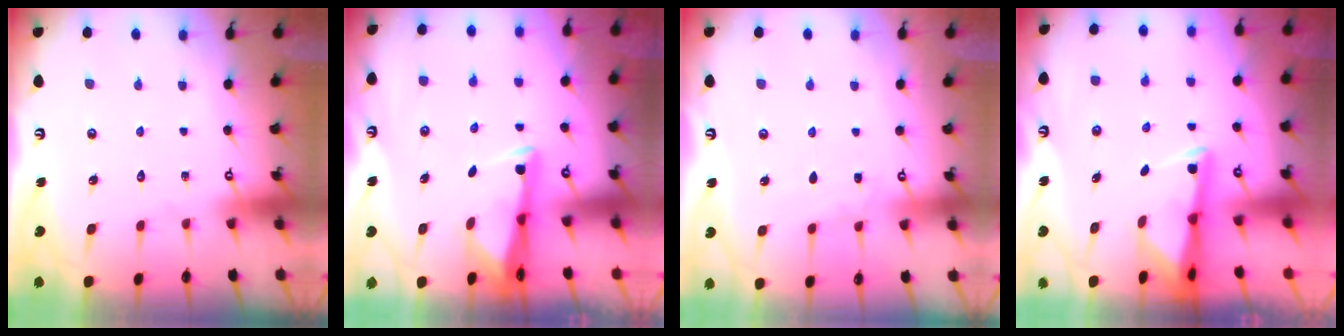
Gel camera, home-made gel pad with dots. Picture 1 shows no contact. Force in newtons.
{"total": 3.1, "press": 3.0, "slide": 0.9}
{"total": 2.8, "press": 2.8, "slide": 0.4}
{"total": 2.9, "press": 2.8, "slide": 0.7}